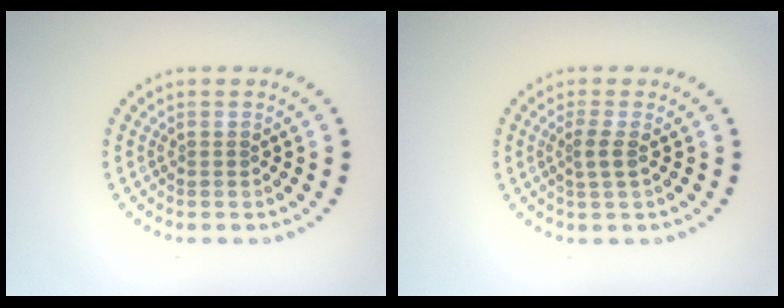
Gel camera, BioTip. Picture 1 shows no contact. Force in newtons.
{"total": 1.6, "press": 1.3, "slide": 0.9}